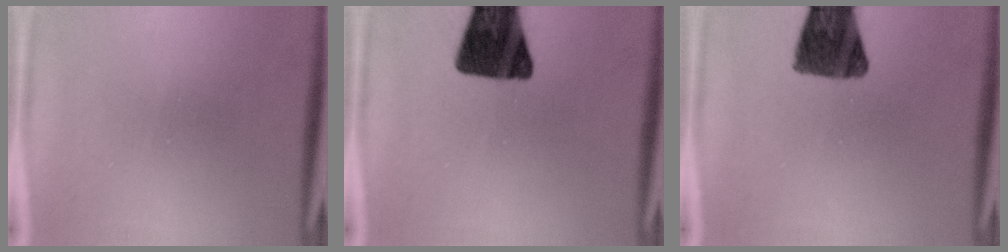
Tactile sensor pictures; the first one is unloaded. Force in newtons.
{"total": 14.3}
{"total": 10.7}